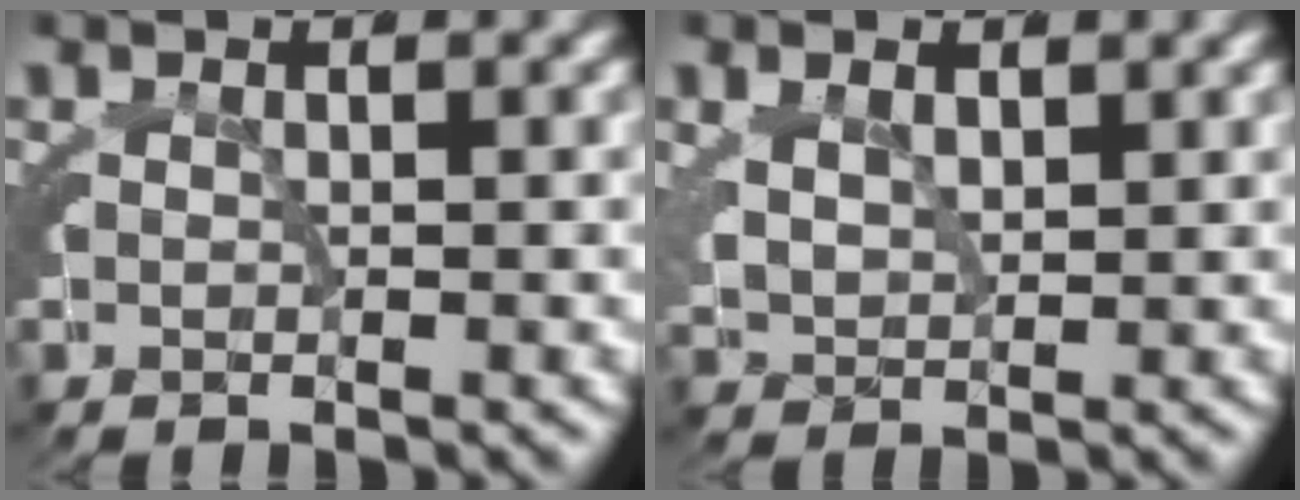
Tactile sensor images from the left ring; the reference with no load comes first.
{"total": 2.1, "force": [1.5, 1.0, 1.1], "torque": [-0.031, -0.011, 0.040]}